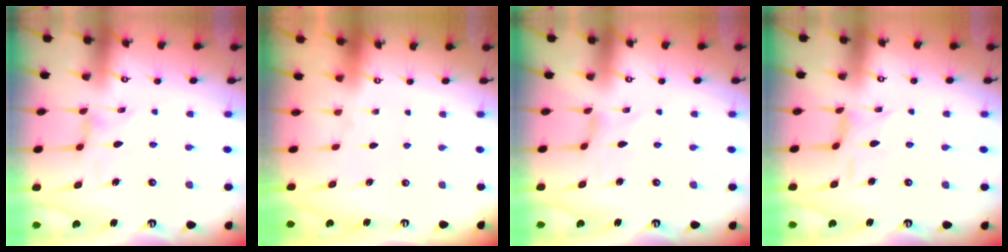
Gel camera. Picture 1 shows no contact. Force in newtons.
{"total": 0.0}
{"total": 0.0}
{"total": 2.2, "press": 2.2, "slide": 0.3}